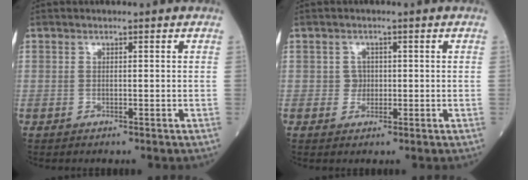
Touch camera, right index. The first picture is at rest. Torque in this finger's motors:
{"motor_torque": [-0.10, 0.01, -0.03, 0.00]}